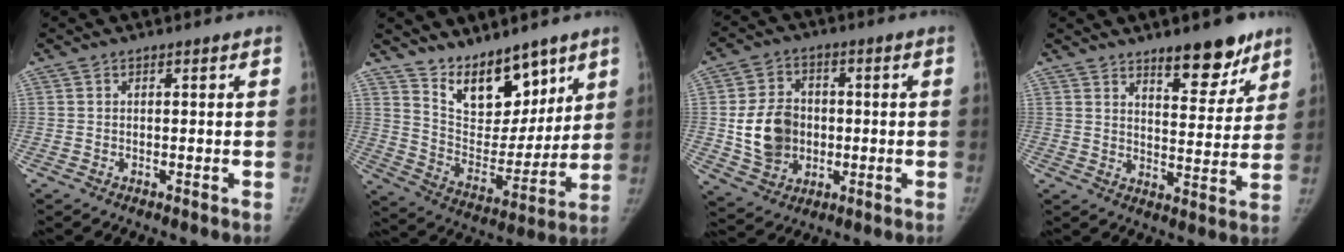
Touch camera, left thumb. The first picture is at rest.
{"total": 15.5, "force": [11.1, 7.8, 7.6], "torque": [-0.062, -0.081, 0.203]}
{"total": 11.7, "force": [-0.6, 9.5, 6.8], "torque": [-0.095, 0.006, -0.005]}
{"total": 11.2, "force": [8.0, 4.2, 6.7], "torque": [-0.052, -0.054, 0.118]}